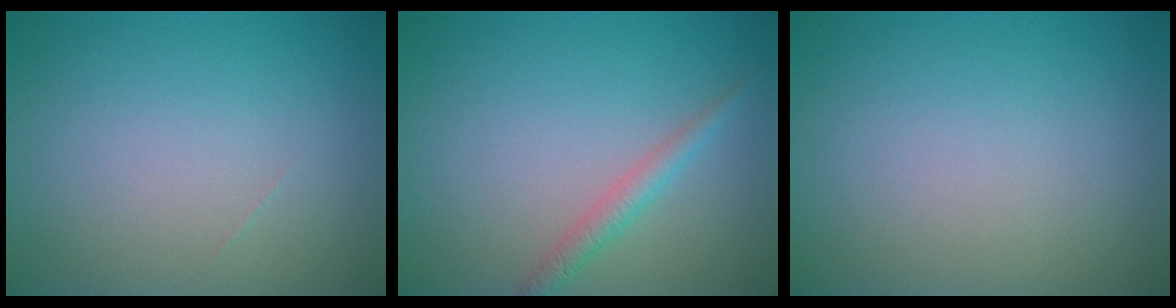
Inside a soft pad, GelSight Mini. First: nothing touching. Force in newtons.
{"total": 1.8, "press": 1.8, "slide": 0.0}
{"total": 0.0}